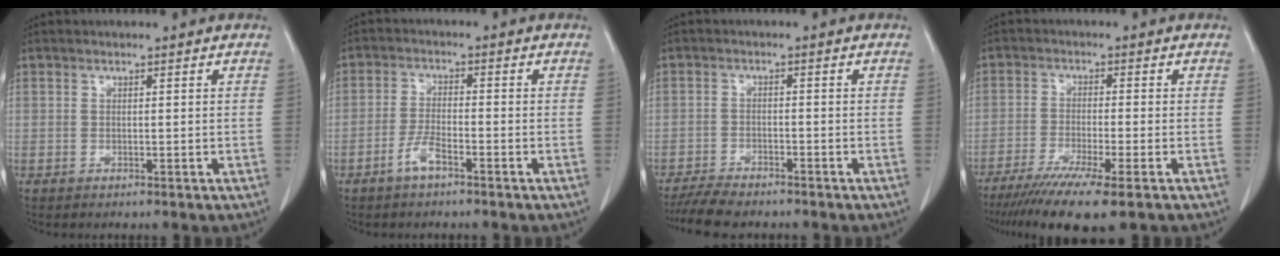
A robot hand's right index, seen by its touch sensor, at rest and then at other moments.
{"total": 2.9, "force": [-1.8, 0.6, 2.1], "torque": [-0.041, 0.002, -0.035]}
{"total": 6.4, "force": [-5.7, 1.0, 2.7], "torque": [-0.039, -0.015, -0.093]}
{"total": 10.8, "force": [-7.6, 0.2, 7.7], "torque": [-0.127, -0.029, -0.120]}